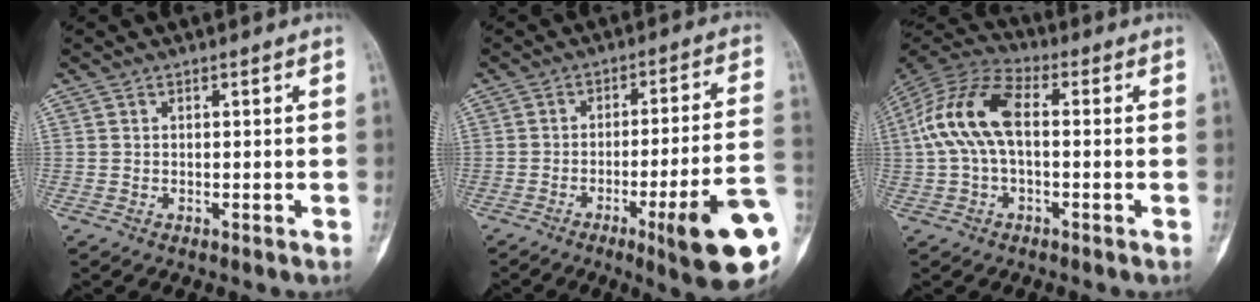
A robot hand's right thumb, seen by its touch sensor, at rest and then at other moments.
{"total": 17.3, "force": [-6.5, 1.9, 16.0], "torque": [-0.180, 0.018, -0.086]}
{"total": 13.3, "force": [0.7, 7.0, 11.2], "torque": [-0.237, 0.040, 0.004]}